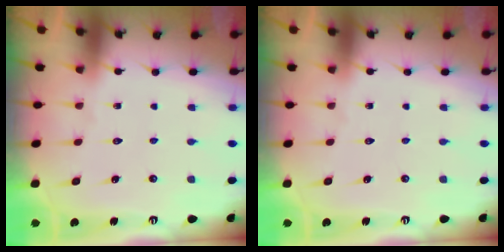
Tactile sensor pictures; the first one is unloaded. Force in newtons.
{"total": 0.0}